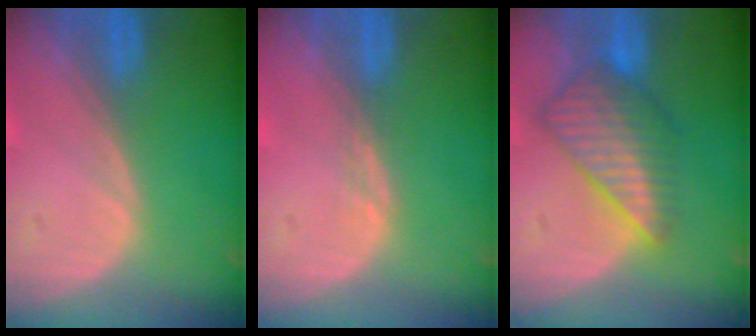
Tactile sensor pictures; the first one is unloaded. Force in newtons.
{"total": 1.0, "press": 0.8, "slide": 0.7}
{"total": 8.1, "press": 7.2, "slide": 3.8}